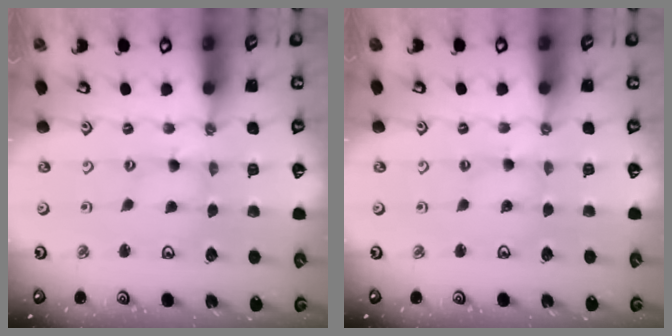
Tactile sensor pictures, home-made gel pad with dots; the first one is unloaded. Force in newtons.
{"total": 2.0, "press": 1.9, "slide": 0.3}